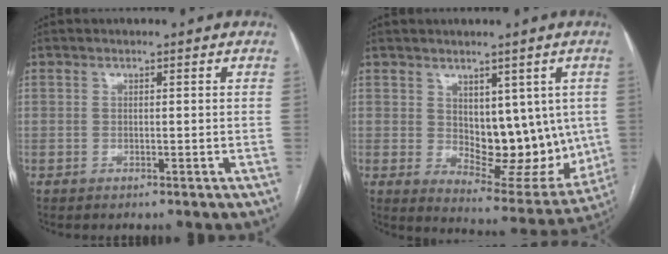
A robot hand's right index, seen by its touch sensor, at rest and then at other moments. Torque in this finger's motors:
{"motor_torque": [0.17, 0.25, 0.19, 0.02]}